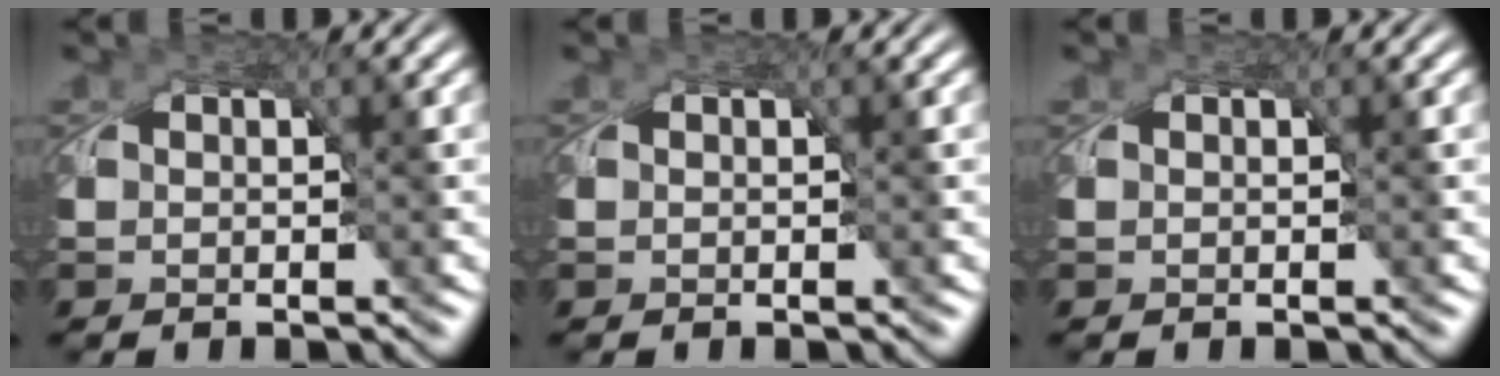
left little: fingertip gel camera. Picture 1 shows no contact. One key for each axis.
{"total": 0.0}
{"total": 0.0}